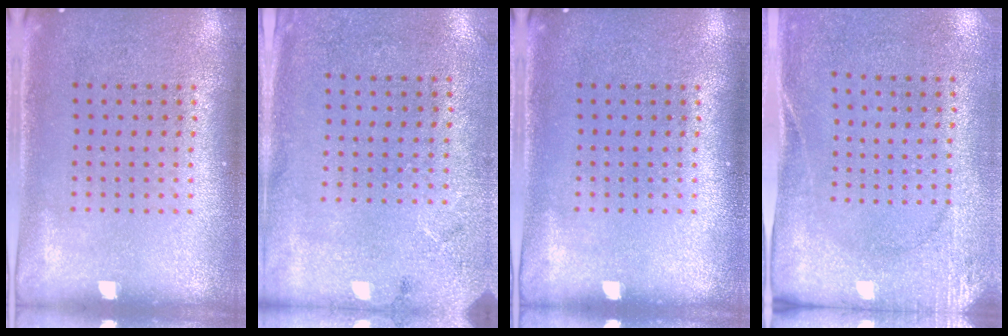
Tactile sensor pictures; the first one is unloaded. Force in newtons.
{"total": 2.7, "press": 2.2, "slide": 1.7}
{"total": 0.0}
{"total": 2.7, "press": 2.0, "slide": 1.7}